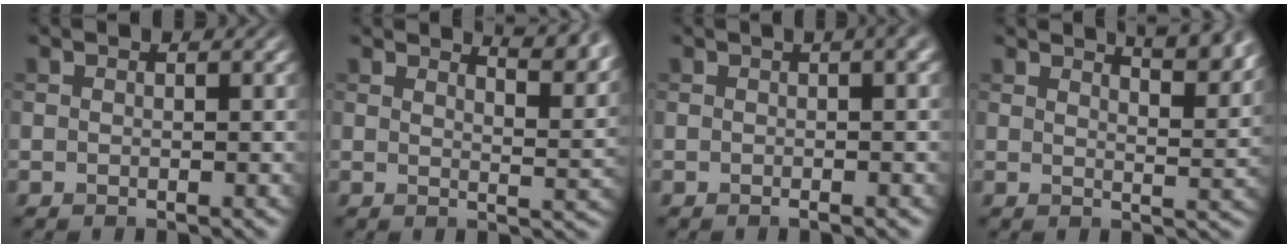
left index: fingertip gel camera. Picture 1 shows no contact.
{"total": 5.9, "force": [4.7, 1.6, 3.1], "torque": [-0.024, 0.014, 0.043]}
{"total": 5.8, "force": [1.0, 2.4, 5.2], "torque": [-0.029, 0.020, -0.011]}
{"total": 6.2, "force": [4.7, 1.9, 3.6], "torque": [-0.020, 0.021, 0.039]}